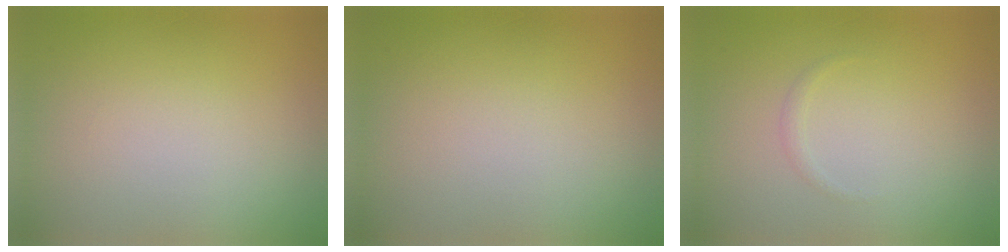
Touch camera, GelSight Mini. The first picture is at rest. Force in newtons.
{"total": 0.0}
{"total": 0.6, "press": 0.6, "slide": 0.0}